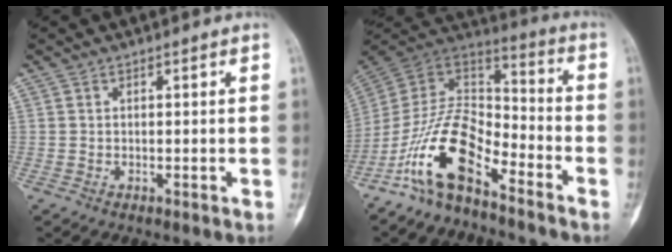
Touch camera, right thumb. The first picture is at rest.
{"total": 15.3, "force": [-9.4, 6.3, 10.3], "torque": [-0.180, 0.091, -0.185]}